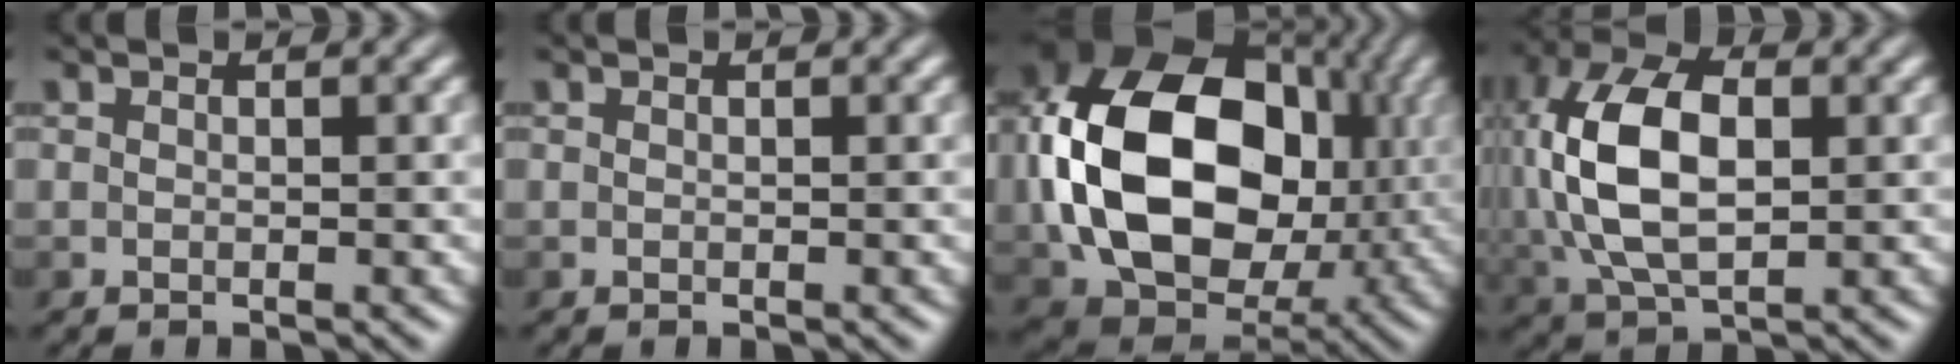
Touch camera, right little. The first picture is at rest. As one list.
[{"total": 0.0}, {"total": 17.9, "force": [0.7, 13.2, 12.1], "torque": [-0.254, 0.001, 0.003]}, {"total": 10.9, "force": [0.8, 6.5, 8.7], "torque": [-0.208, 0.010, 0.015]}]